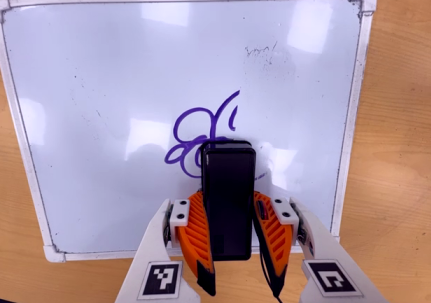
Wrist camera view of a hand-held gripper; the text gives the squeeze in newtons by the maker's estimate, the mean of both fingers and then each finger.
{"total": 8.5, "left": 6.8, "right": 10.1}